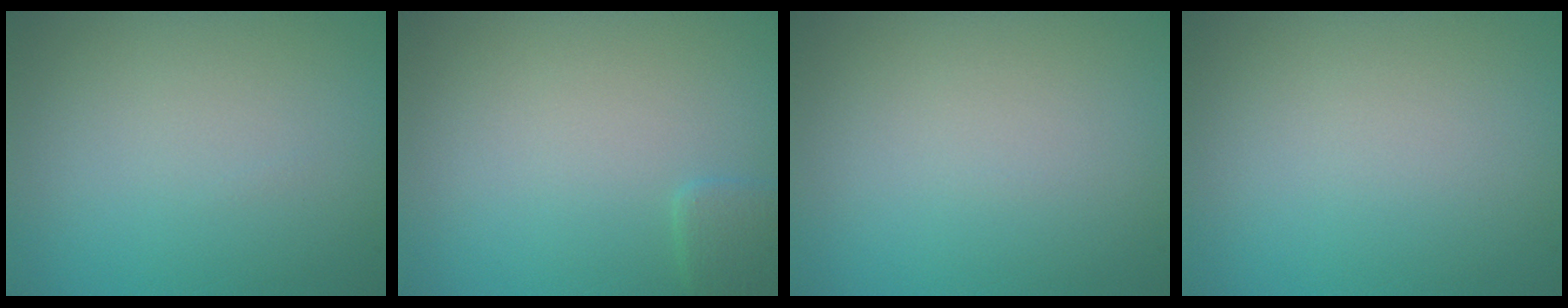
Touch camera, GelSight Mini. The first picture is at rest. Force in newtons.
{"total": 1.3, "press": 1.3, "slide": 0.1}
{"total": 0.0}
{"total": 0.0}